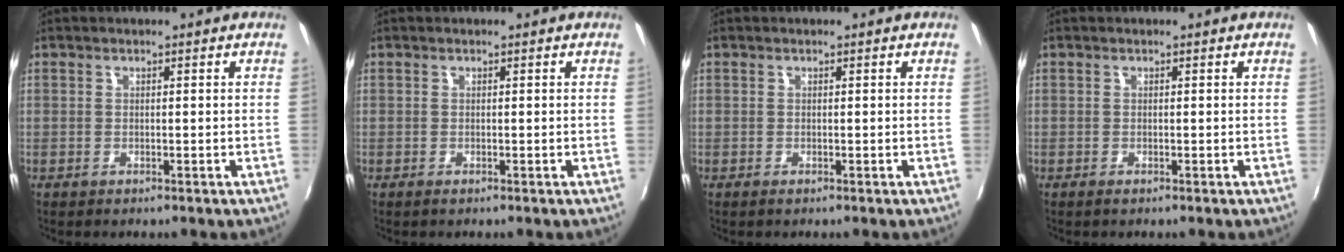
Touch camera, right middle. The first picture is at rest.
{"total": 0.0}
{"total": 0.0}
{"total": 0.0}